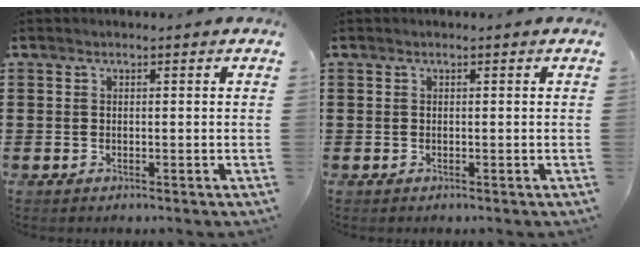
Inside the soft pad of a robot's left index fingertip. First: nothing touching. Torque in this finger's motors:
{"motor_torque": [-0.01, 0.08, 0.00, 0.00]}